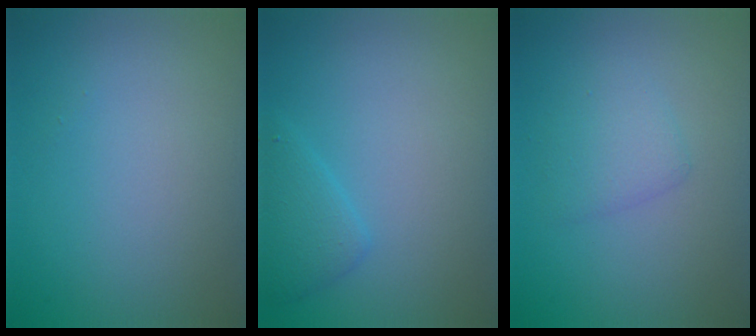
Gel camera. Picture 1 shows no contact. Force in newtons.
{"total": 1.9, "press": 1.9, "slide": 0.1}
{"total": 1.9, "press": 1.9, "slide": 0.1}